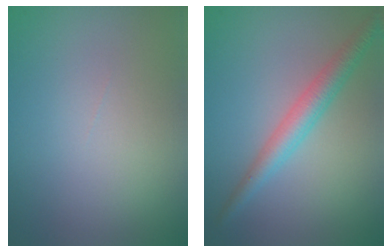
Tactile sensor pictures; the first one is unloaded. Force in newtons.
{"total": 2.9, "press": 2.9, "slide": 0.1}